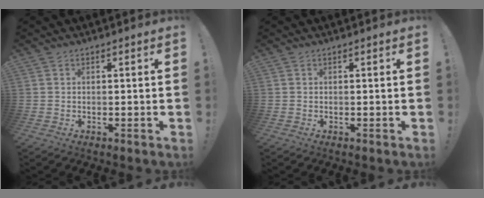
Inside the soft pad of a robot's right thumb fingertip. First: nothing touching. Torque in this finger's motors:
{"motor_torque": [0.00, 0.00, 0.00, 0.00, 0.00]}